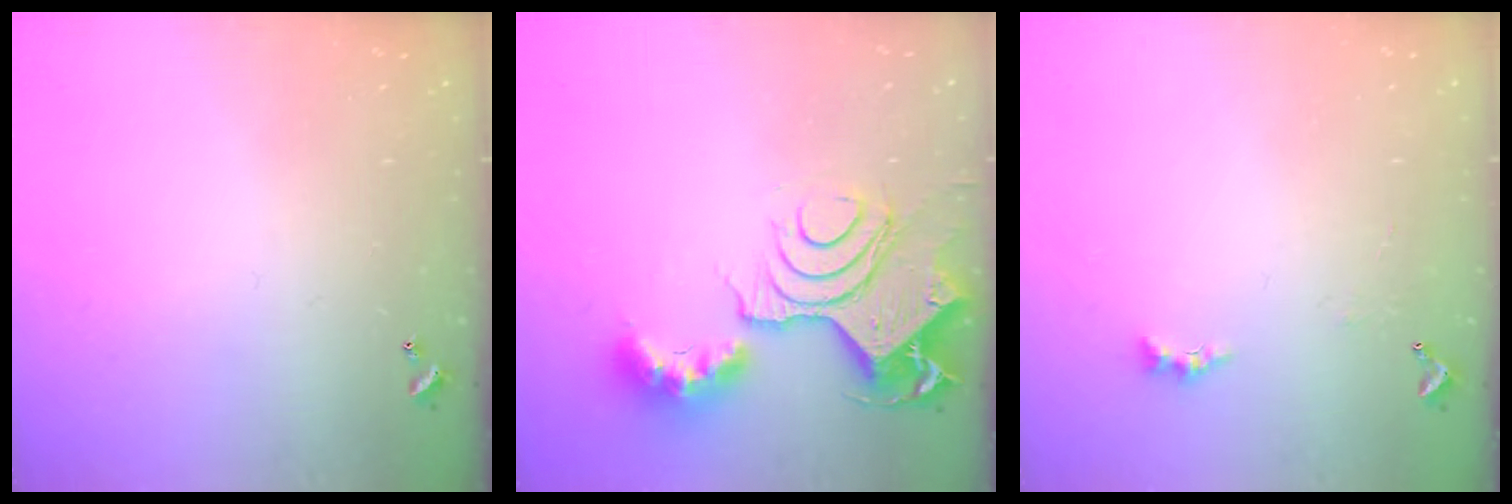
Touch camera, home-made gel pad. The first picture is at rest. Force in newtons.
{"total": 15.5, "press": 15.4, "slide": 1.8}
{"total": 2.0, "press": 1.9, "slide": 0.6}